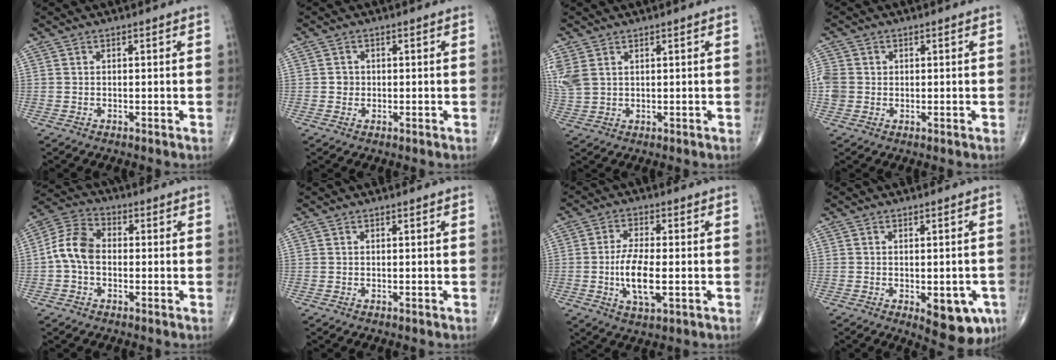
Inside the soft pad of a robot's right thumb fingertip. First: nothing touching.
{"total": 1.5, "force": [0.0, 1.5, 0.4], "torque": [0.002, 0.004, -0.001]}
{"total": 5.4, "force": [2.1, 3.5, 3.5], "torque": [-0.099, 0.004, 0.053]}
{"total": 4.6, "force": [0.2, 4.2, 1.9], "torque": [-0.039, 0.009, 0.007]}
{"total": 8.1, "force": [-0.8, 5.6, 5.7], "torque": [-0.106, 0.026, -0.028]}
{"total": 0.0}
{"total": 8.6, "force": [-1.4, 3.2, 7.8], "torque": [-0.153, -0.002, -0.026]}
{"total": 9.4, "force": [-3.3, 4.2, 7.7], "torque": [-0.072, -0.001, -0.032]}